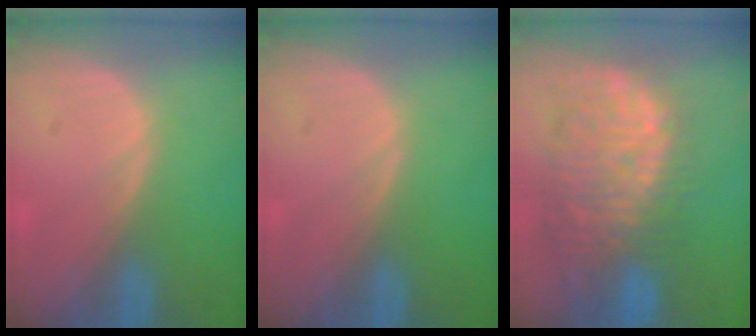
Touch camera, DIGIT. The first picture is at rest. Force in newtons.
{"total": 0.0}
{"total": 11.8, "press": 10.6, "slide": 5.2}